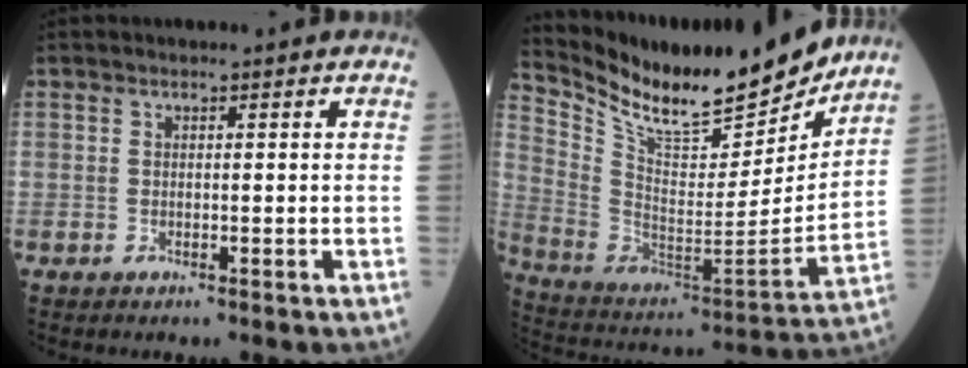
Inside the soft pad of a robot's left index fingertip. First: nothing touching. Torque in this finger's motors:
{"motor_torque": [1.06, -1.08, 0.37, 0.07]}